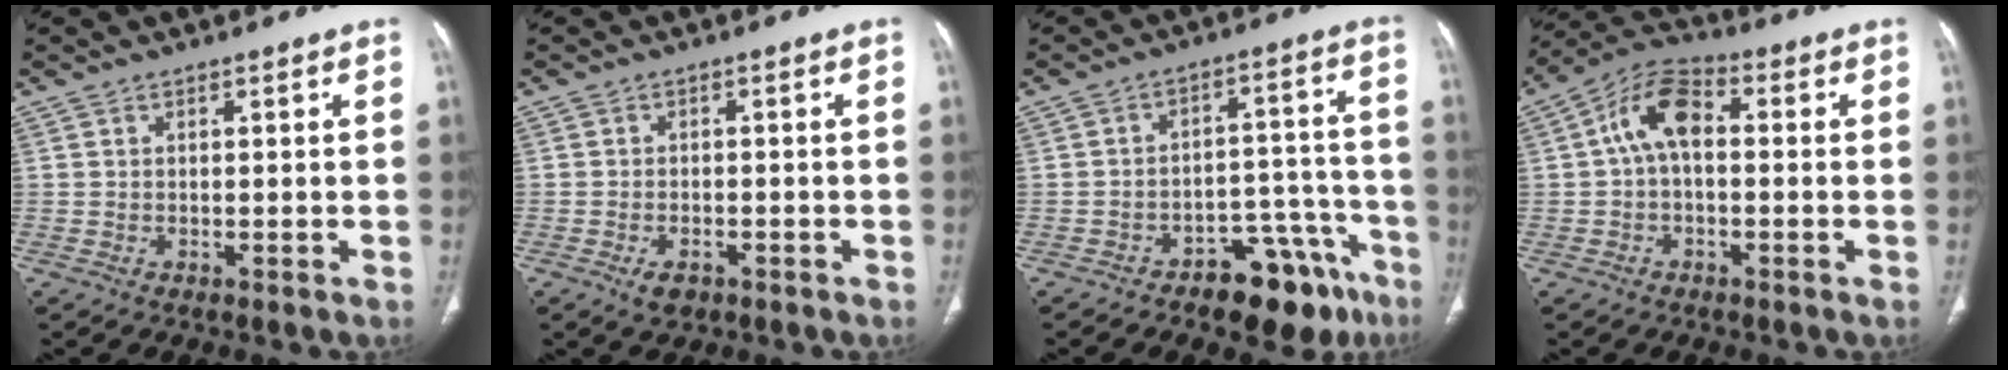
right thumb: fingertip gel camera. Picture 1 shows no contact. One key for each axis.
{"total": 3.1, "fx": -1.7, "fy": 1.8, "fz": 1.8, "tx": -0.030, "ty": 0.003, "tz": -0.024}
{"total": 13.4, "fx": -9.1, "fy": 6.4, "fz": 7.4, "tx": -0.047, "ty": 0.087, "tz": -0.128}
{"total": 9.1, "fx": 0.6, "fy": 5.2, "fz": 7.4, "tx": -0.128, "ty": 0.029, "tz": -0.002}